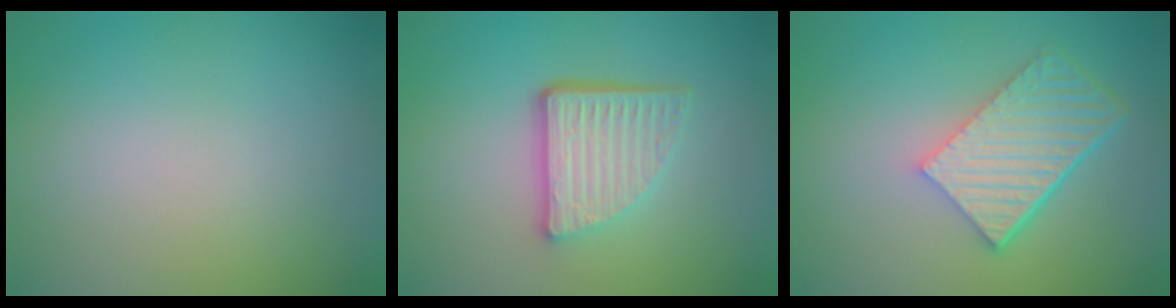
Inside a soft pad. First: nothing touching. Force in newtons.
{"total": 5.1, "press": 3.6, "slide": 3.6}
{"total": 6.0, "press": 4.2, "slide": 4.3}